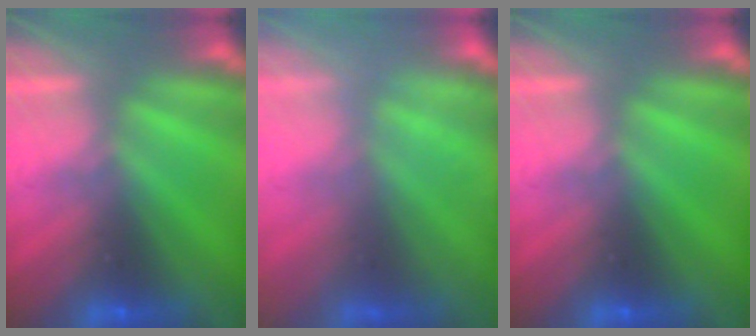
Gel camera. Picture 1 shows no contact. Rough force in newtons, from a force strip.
{"total": 2.4}
{"total": 0.0}